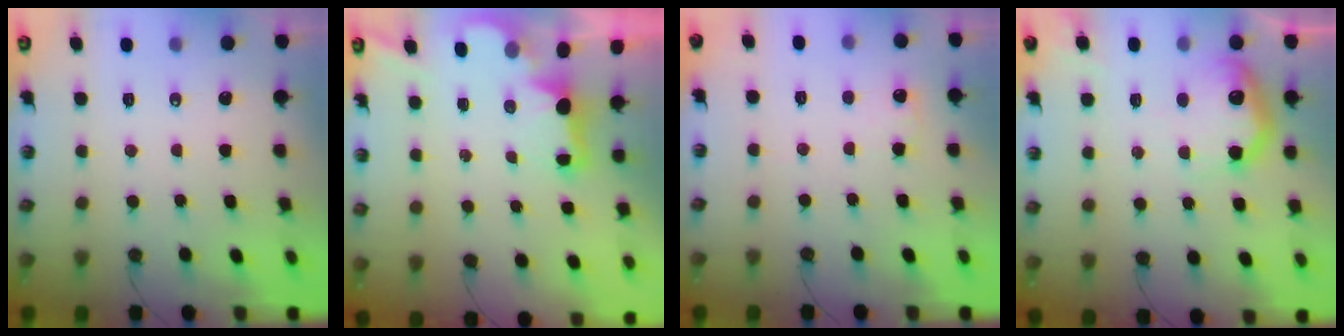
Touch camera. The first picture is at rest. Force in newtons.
{"total": 2.3, "press": 2.2, "slide": 0.8}
{"total": 5.4, "press": 5.3, "slide": 0.6}
{"total": 16.5, "press": 16.5, "slide": 1.0}